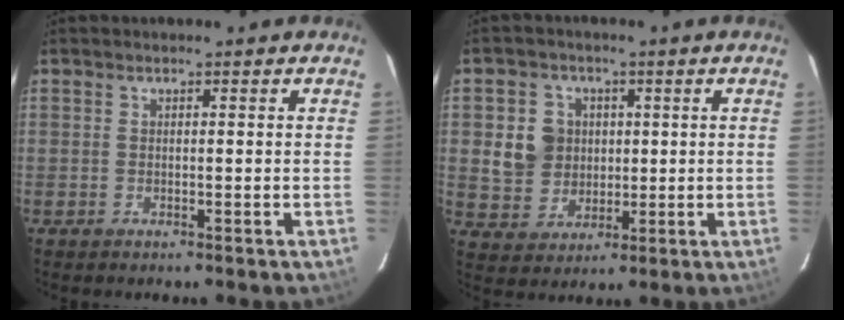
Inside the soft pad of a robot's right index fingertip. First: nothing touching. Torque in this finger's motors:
{"motor_torque": [0.73, 0.19, 0.40, 0.04]}